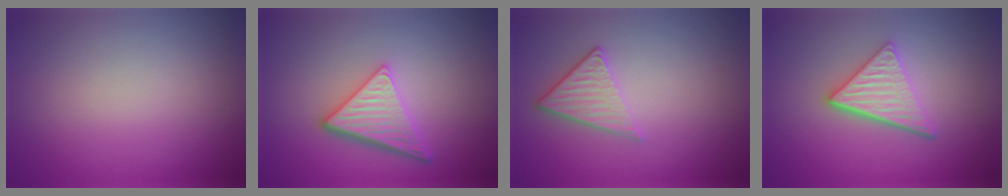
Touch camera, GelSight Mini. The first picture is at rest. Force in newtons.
{"total": 4.3, "press": 3.4, "slide": 2.6}
{"total": 2.8, "press": 2.4, "slide": 1.3}
{"total": 4.2, "press": 3.2, "slide": 2.7}